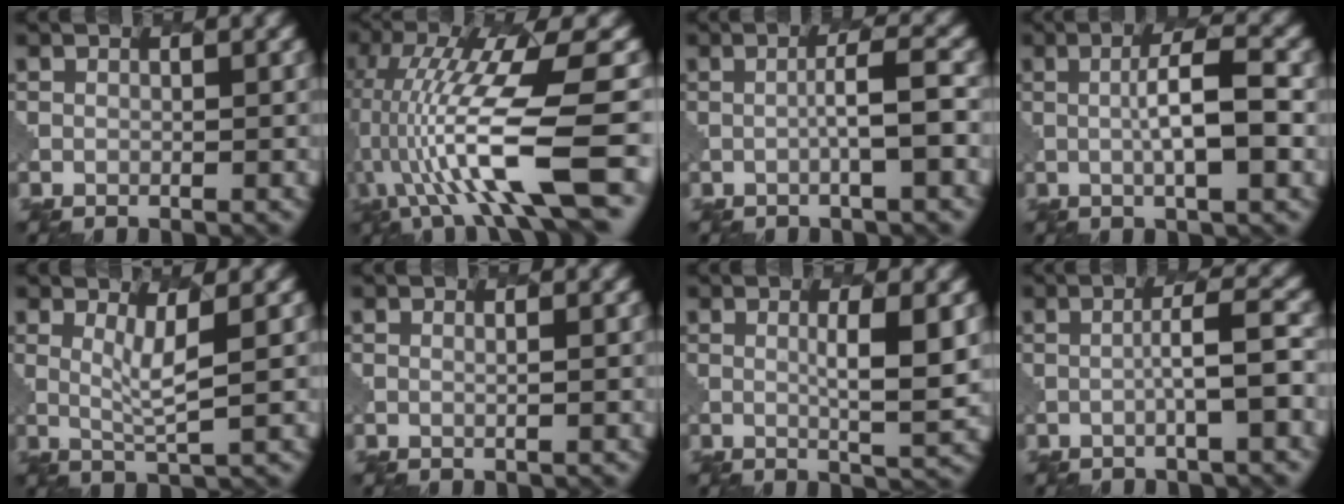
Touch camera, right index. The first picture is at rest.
{"total": 12.0, "force": [-1.8, 2.7, 11.6], "torque": [-0.222, 0.005, -0.023]}
{"total": 2.7, "force": [-0.2, 0.2, 2.7], "torque": [-0.041, 0.010, -0.015]}
{"total": 4.7, "force": [0.5, 0.9, 4.6], "torque": [-0.080, 0.005, 0.006]}
{"total": 2.5, "force": [1.1, 0.3, 2.2], "torque": [-0.050, -0.011, 0.025]}
{"total": 0.9, "force": [0.6, 0.3, 0.6], "torque": [-0.009, -0.003, -0.002]}
{"total": 3.8, "force": [0.8, 0.6, 3.7], "torque": [-0.056, -0.003, 0.014]}
{"total": 2.9, "force": [-0.5, 0.2, 2.9], "torque": [-0.044, 0.014, -0.019]}